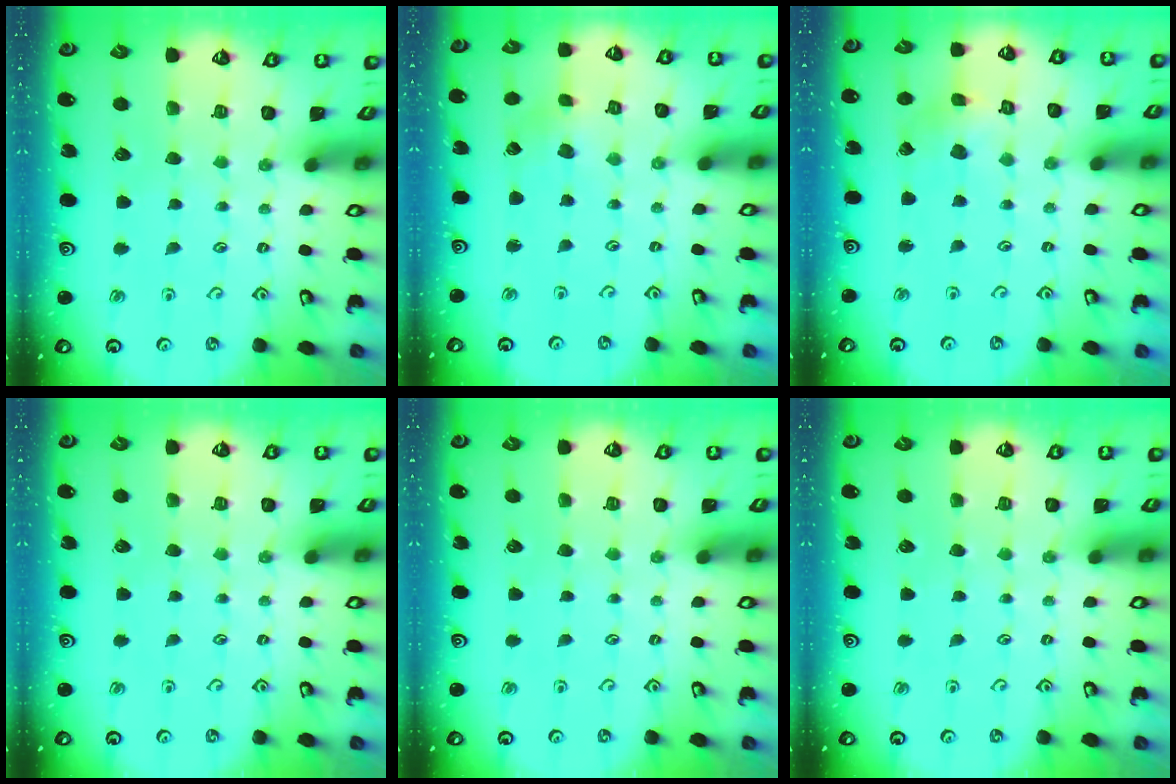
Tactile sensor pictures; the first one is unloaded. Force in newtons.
{"total": 1.4, "press": 1.4, "slide": 0.2}
{"total": 2.3, "press": 2.3, "slide": 0.1}
{"total": 0.0}
{"total": 0.0}
{"total": 0.0}